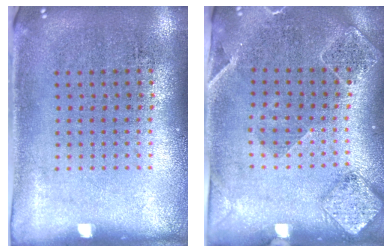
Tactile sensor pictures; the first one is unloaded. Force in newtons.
{"total": 1.6, "press": 1.6, "slide": 0.3}